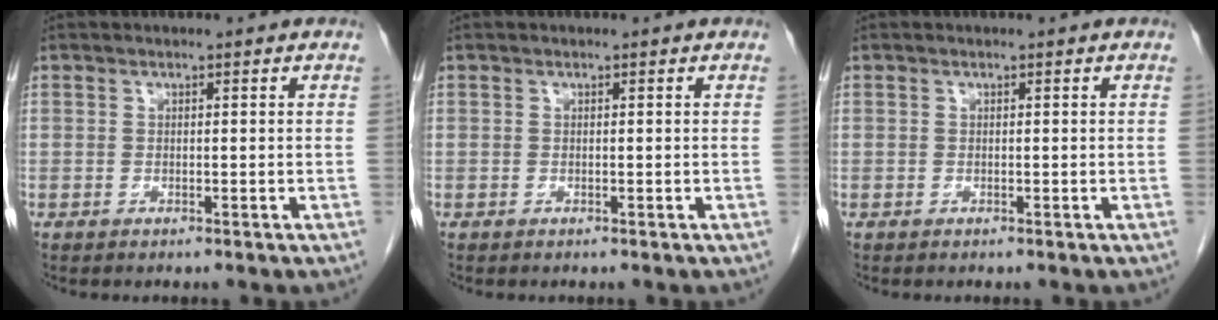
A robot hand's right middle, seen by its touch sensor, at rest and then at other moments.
{"total": 0.0}
{"total": 0.0}